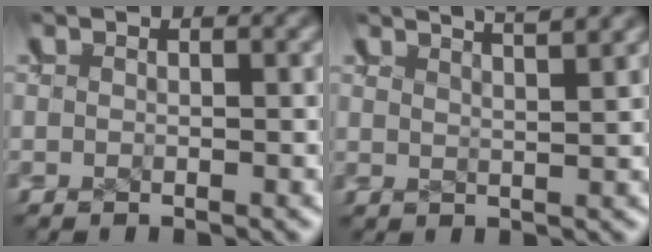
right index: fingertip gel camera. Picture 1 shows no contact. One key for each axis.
{"total": 3.8, "fx": 3.6, "fy": -0.2, "fz": 1.3, "tx": -0.010, "ty": 0.007, "tz": 0.060}